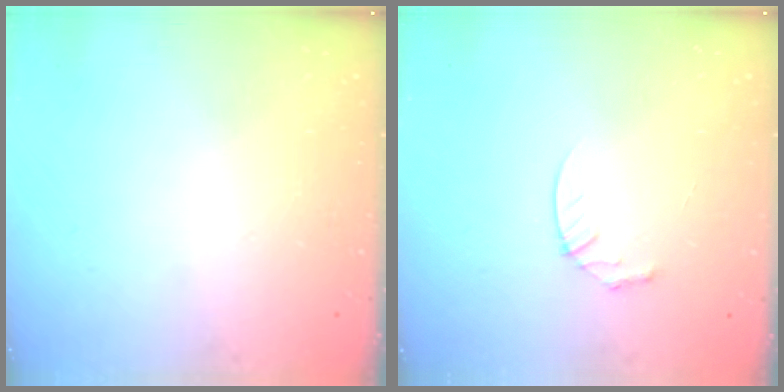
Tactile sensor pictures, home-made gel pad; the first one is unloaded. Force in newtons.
{"total": 3.5, "press": 3.5, "slide": 0.3}